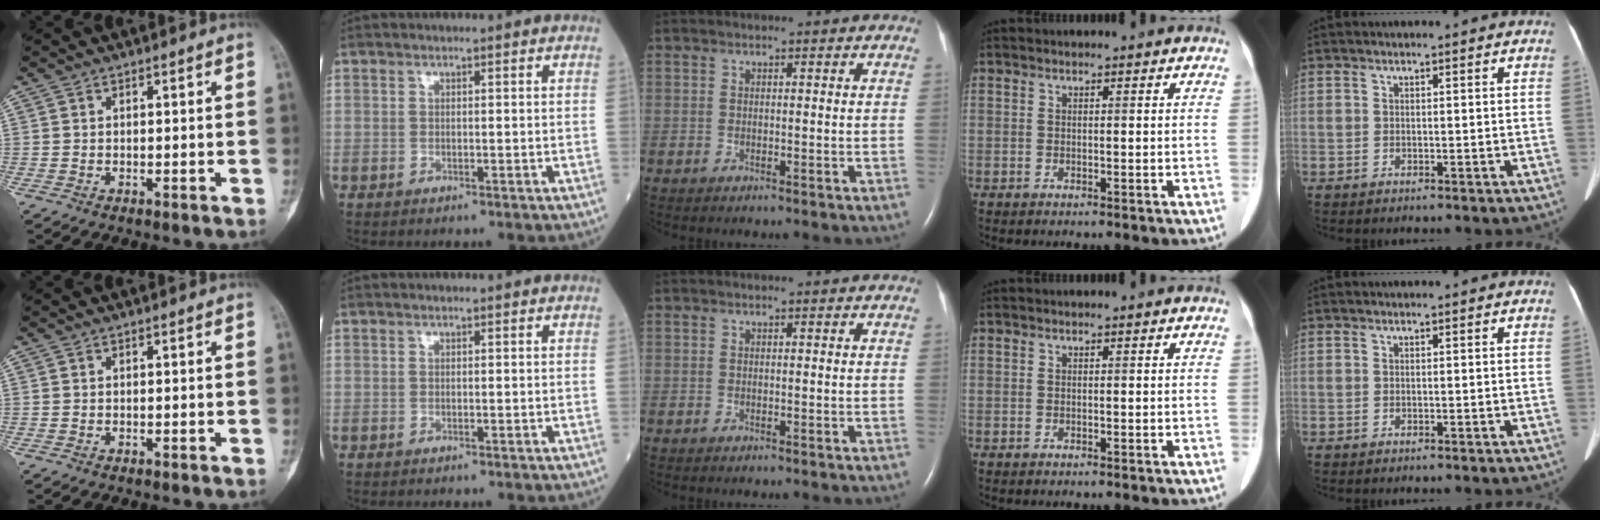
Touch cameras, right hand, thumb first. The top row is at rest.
{}